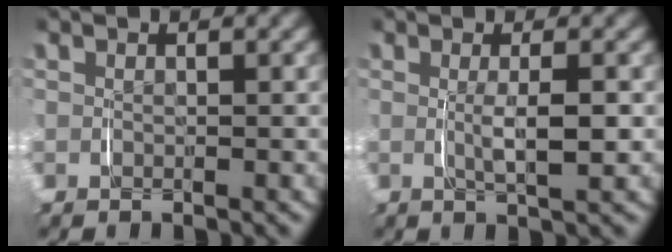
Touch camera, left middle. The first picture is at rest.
{"total": 2.6, "force": [0.0, 0.3, 2.6], "torque": [-0.047, -0.004, 0.003]}